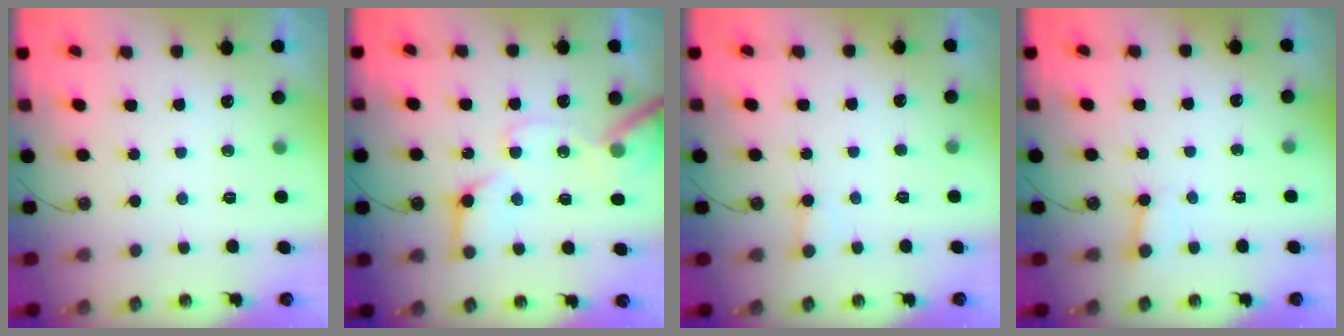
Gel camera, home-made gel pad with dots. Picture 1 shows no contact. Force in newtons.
{"total": 14.7, "press": 14.6, "slide": 1.8}
{"total": 3.2, "press": 3.2, "slide": 0.2}
{"total": 2.5, "press": 2.4, "slide": 0.4}